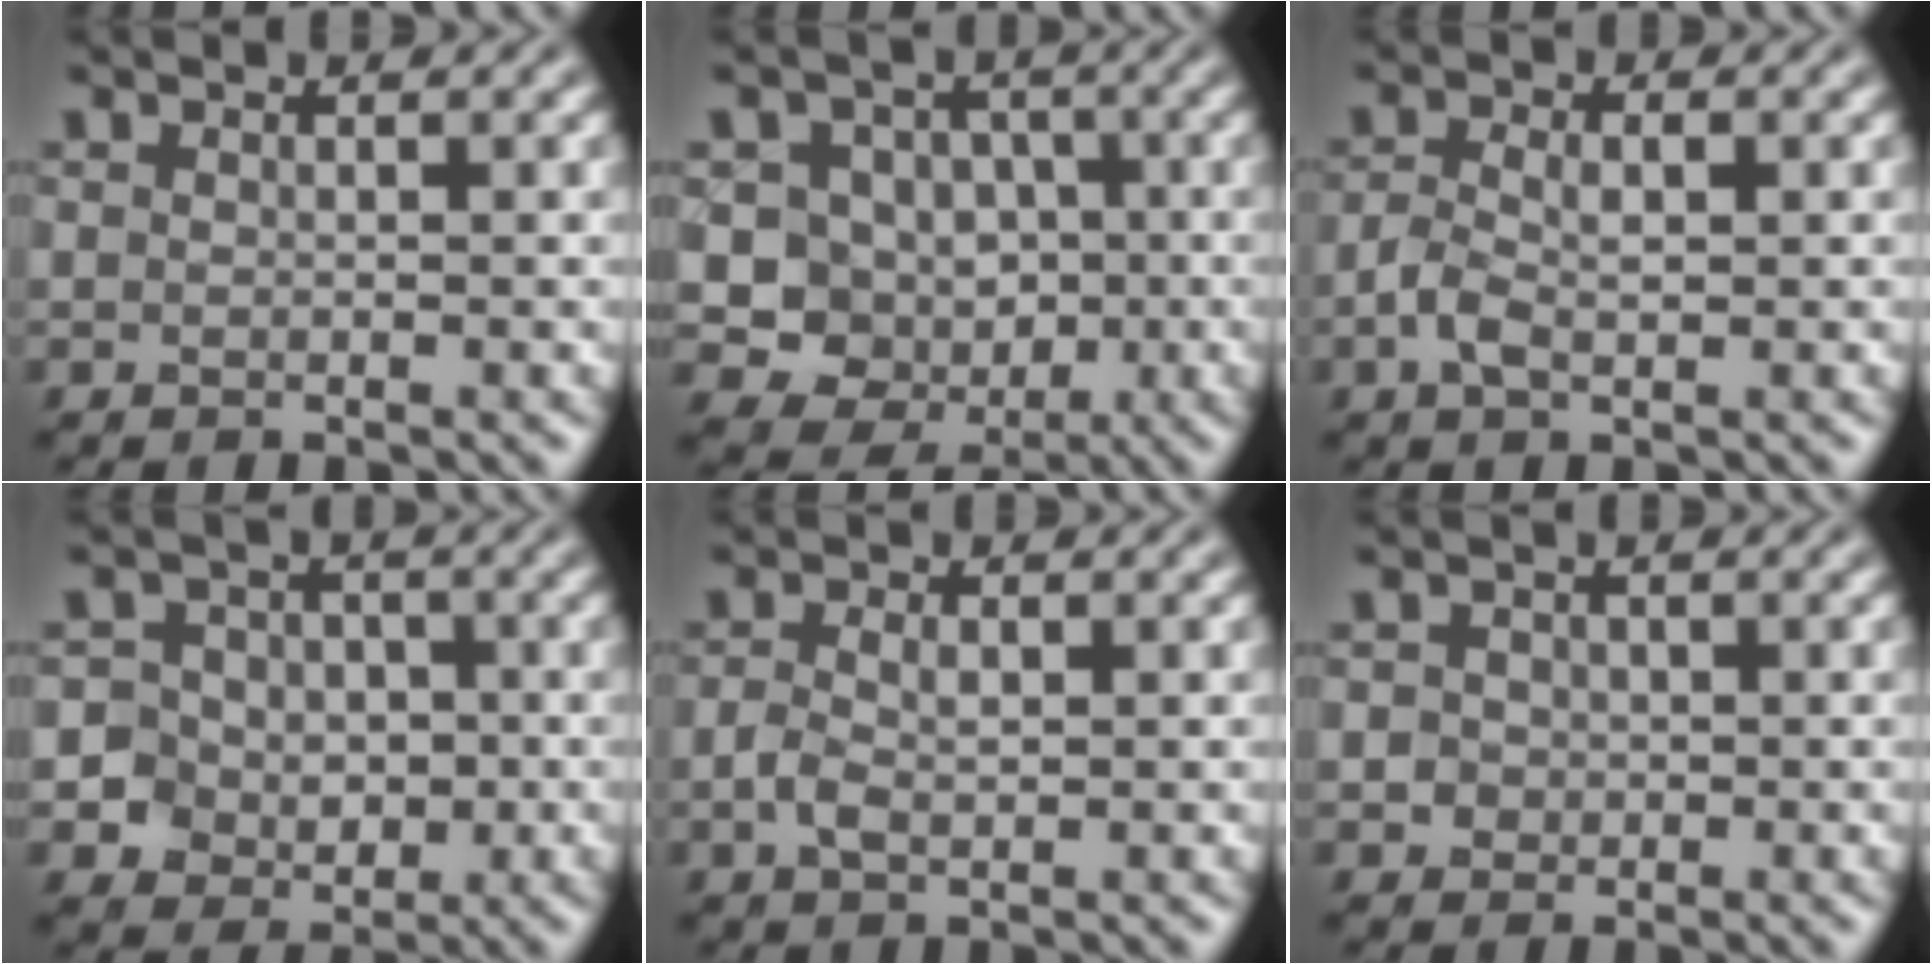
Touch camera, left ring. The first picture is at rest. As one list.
[{"total": 7.9, "force": [-0.9, 7.4, 2.8], "torque": [-0.037, 0.023, -0.042]}, {"total": 2.6, "force": [-0.6, 1.4, 2.1], "torque": [-0.045, 0.003, -0.014]}, {"total": 6.3, "force": [-1.1, 6.0, 1.5], "torque": [-0.023, 0.018, -0.039]}, {"total": 2.1, "force": [-0.3, 1.3, 1.6], "torque": [-0.036, 0.001, -0.007]}, {"total": 1.8, "force": [0.2, 1.8, 0.5], "torque": [0.007, 0.003, -0.001]}]